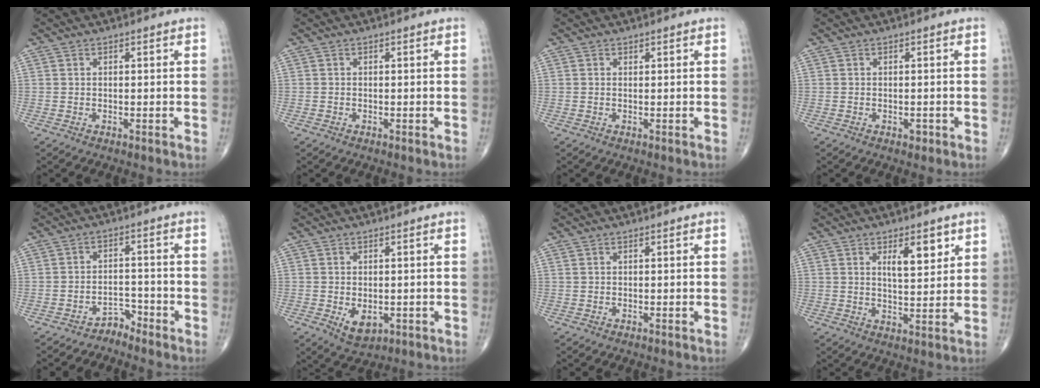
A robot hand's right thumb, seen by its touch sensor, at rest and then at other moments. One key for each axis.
{"total": 0.0}
{"total": 0.0}
{"total": 0.8, "fx": -0.4, "fy": 0.5, "fz": 0.5, "tx": -0.005, "ty": -0.001, "tz": -0.006}
{"total": 2.9, "fx": -2.7, "fy": 0.9, "fz": -0.5, "tx": 0.021, "ty": 0.031, "tz": -0.044}
{"total": 4.4, "fx": -0.9, "fy": 2.8, "fz": 3.2, "tx": -0.040, "ty": -0.008, "tz": -0.001}
{"total": 0.0}
{"total": 6.9, "fx": 3.3, "fy": 2.5, "fz": 5.4, "tx": -0.071, "ty": -0.025, "tz": 0.055}